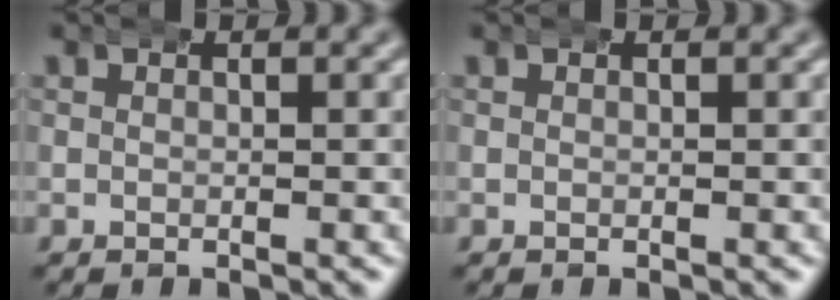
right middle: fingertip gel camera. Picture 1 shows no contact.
{"total": 0.0}